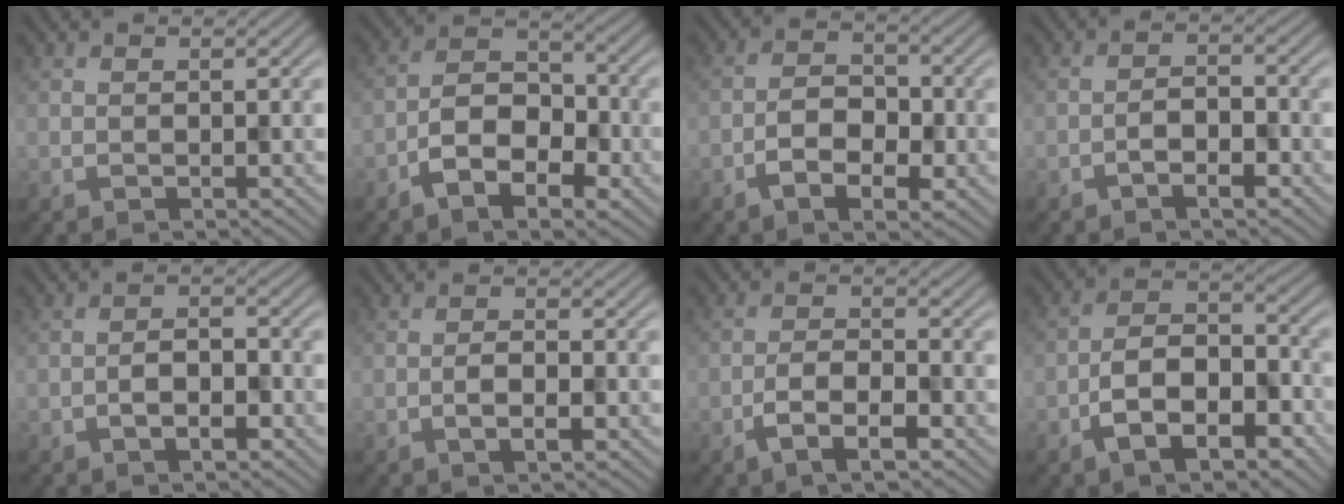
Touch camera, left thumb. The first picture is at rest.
{"total": 7.8, "force": [-3.9, 4.2, 5.2], "torque": [-0.088, 0.006, -0.082]}
{"total": 5.5, "force": [-2.5, 3.1, 3.8], "torque": [-0.061, 0.005, -0.052]}
{"total": 3.2, "force": [-1.8, 1.3, 2.2], "torque": [-0.035, 0.008, -0.039]}
{"total": 3.2, "force": [-1.6, 1.5, 2.3], "torque": [-0.036, 0.007, -0.032]}
{"total": 2.5, "force": [-1.0, 1.0, 2.0], "torque": [-0.035, 0.003, -0.023]}
{"total": 4.7, "force": [-2.6, 1.6, 3.5], "torque": [-0.072, 0.003, -0.056]}
{"total": 9.1, "force": [-4.6, 4.6, 6.3], "torque": [-0.107, 0.004, -0.091]}